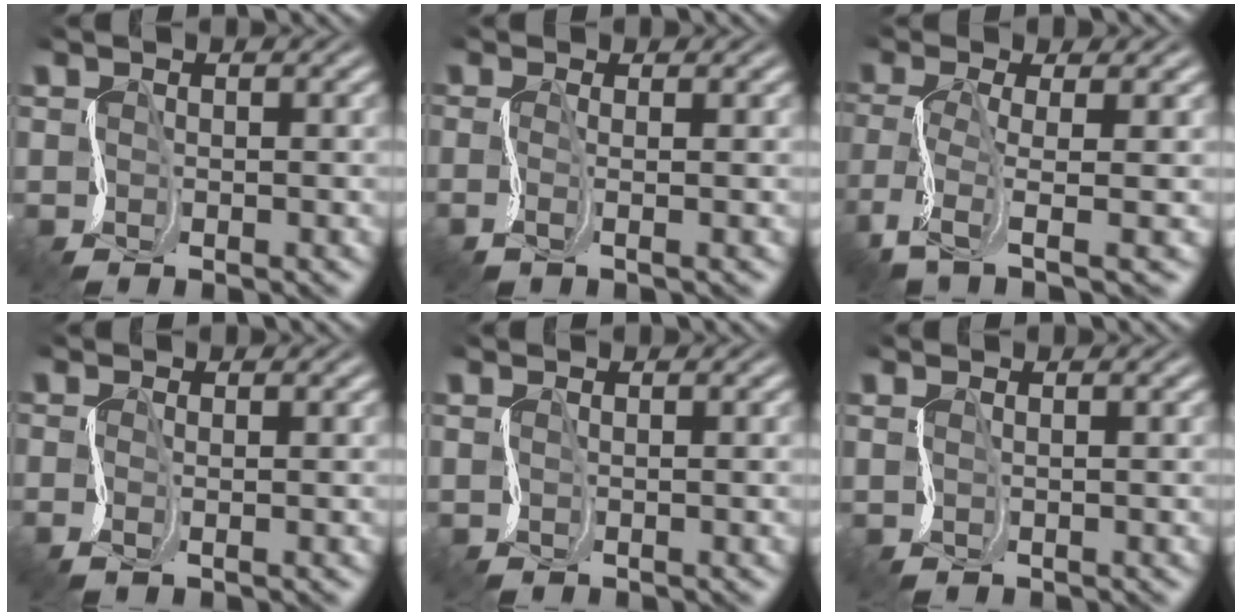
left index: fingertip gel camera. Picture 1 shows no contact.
{"total": 1.4, "force": [0.1, 0.4, 1.4], "torque": [-0.026, -0.003, -0.007]}
{"total": 3.1, "force": [-1.1, 0.7, 2.8], "torque": [-0.077, -0.003, -0.028]}
{"total": 1.0, "force": [0.3, 0.3, 0.9], "torque": [-0.021, -0.002, -0.001]}
{"total": 1.1, "force": [1.0, 0.4, 0.3], "torque": [-0.001, 0.006, 0.011]}
{"total": 1.2, "force": [1.2, 0.3, 0.0], "torque": [-0.003, 0.008, 0.013]}